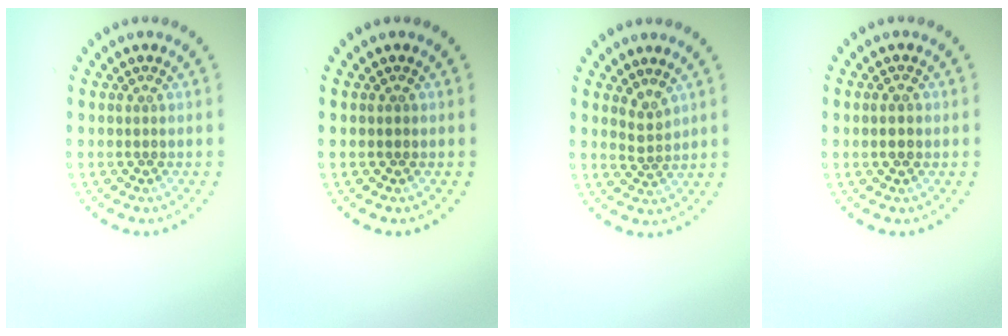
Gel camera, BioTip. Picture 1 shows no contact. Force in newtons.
{"total": 0.6, "press": 0.6, "slide": 0.1}
{"total": 1.7, "press": 1.2, "slide": 1.2}
{"total": 1.2, "press": 1.2, "slide": 0.0}